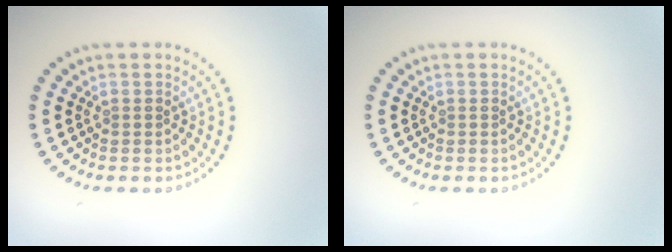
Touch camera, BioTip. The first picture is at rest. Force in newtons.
{"total": 0.0}